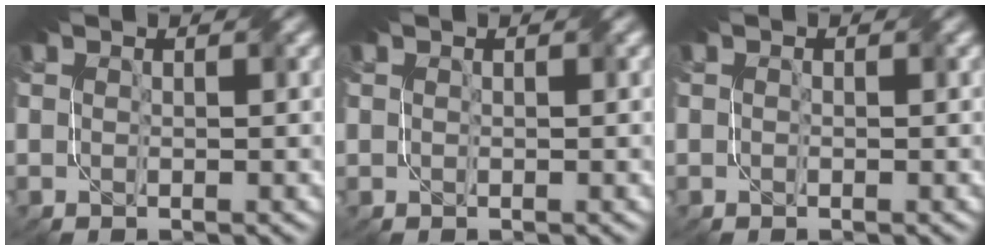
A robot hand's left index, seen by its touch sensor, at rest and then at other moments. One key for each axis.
{"total": 0.6, "fx": -0.1, "fy": -0.5, "fz": -0.4, "tx": 0.008, "ty": 0.001, "tz": -0.003}
{"total": 0.0}